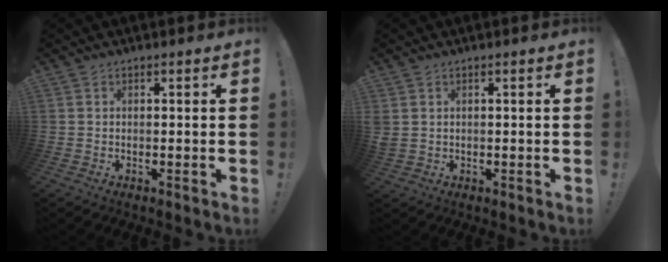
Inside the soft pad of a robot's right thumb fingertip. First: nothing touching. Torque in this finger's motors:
{"motor_torque": [0.08, 0.08, 0.35, 0.31, 0.08]}